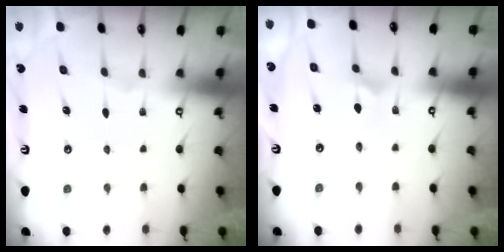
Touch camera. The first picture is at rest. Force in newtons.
{"total": 2.6, "press": 2.5, "slide": 0.3}